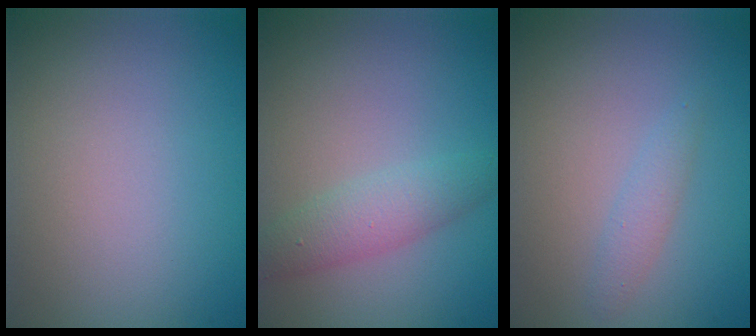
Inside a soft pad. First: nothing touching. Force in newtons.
{"total": 2.8, "press": 2.8, "slide": 0.1}
{"total": 1.3, "press": 1.3, "slide": 0.0}